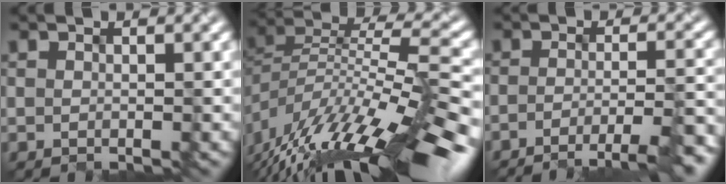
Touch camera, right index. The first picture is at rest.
{"total": 13.2, "force": [-9.2, 3.7, 8.8], "torque": [-0.160, 0.013, -0.147]}
{"total": 6.2, "force": [-4.1, 1.2, 4.5], "torque": [-0.052, 0.002, -0.062]}